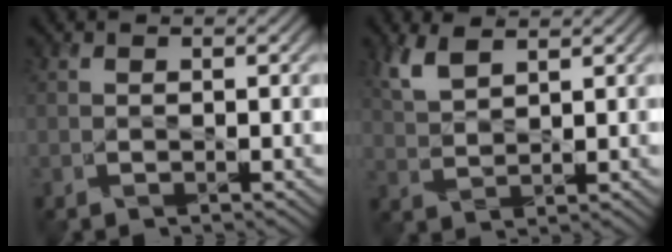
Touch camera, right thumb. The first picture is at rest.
{"total": 4.4, "force": [2.8, 1.5, 3.0], "torque": [-0.082, 0.004, 0.062]}